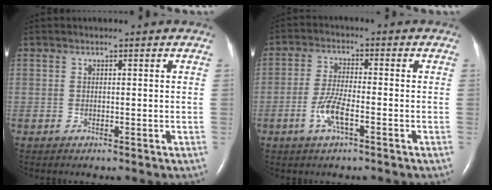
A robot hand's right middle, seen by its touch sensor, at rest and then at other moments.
{"total": 5.0, "force": [-2.1, 0.9, 4.5], "torque": [-0.097, -0.003, -0.043]}